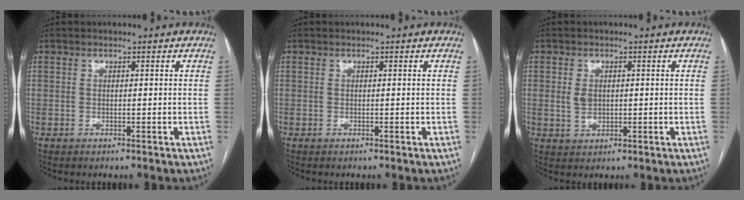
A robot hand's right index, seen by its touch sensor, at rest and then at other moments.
{"total": 0.0}
{"total": 2.7, "force": [0.2, 1.9, 1.9], "torque": [-0.037, 0.001, 0.010]}